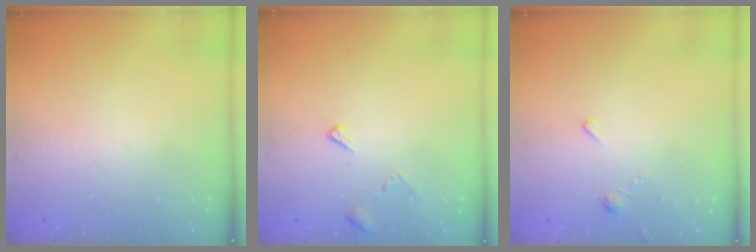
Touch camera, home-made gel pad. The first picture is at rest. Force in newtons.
{"total": 5.1, "press": 5.0, "slide": 0.4}
{"total": 1.6, "press": 1.5, "slide": 0.5}